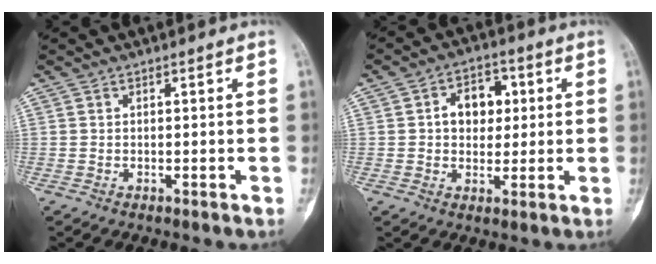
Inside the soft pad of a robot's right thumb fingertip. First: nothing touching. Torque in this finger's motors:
{"motor_torque": [0.93, 0.81, 0.53, 0.04, 0.04]}